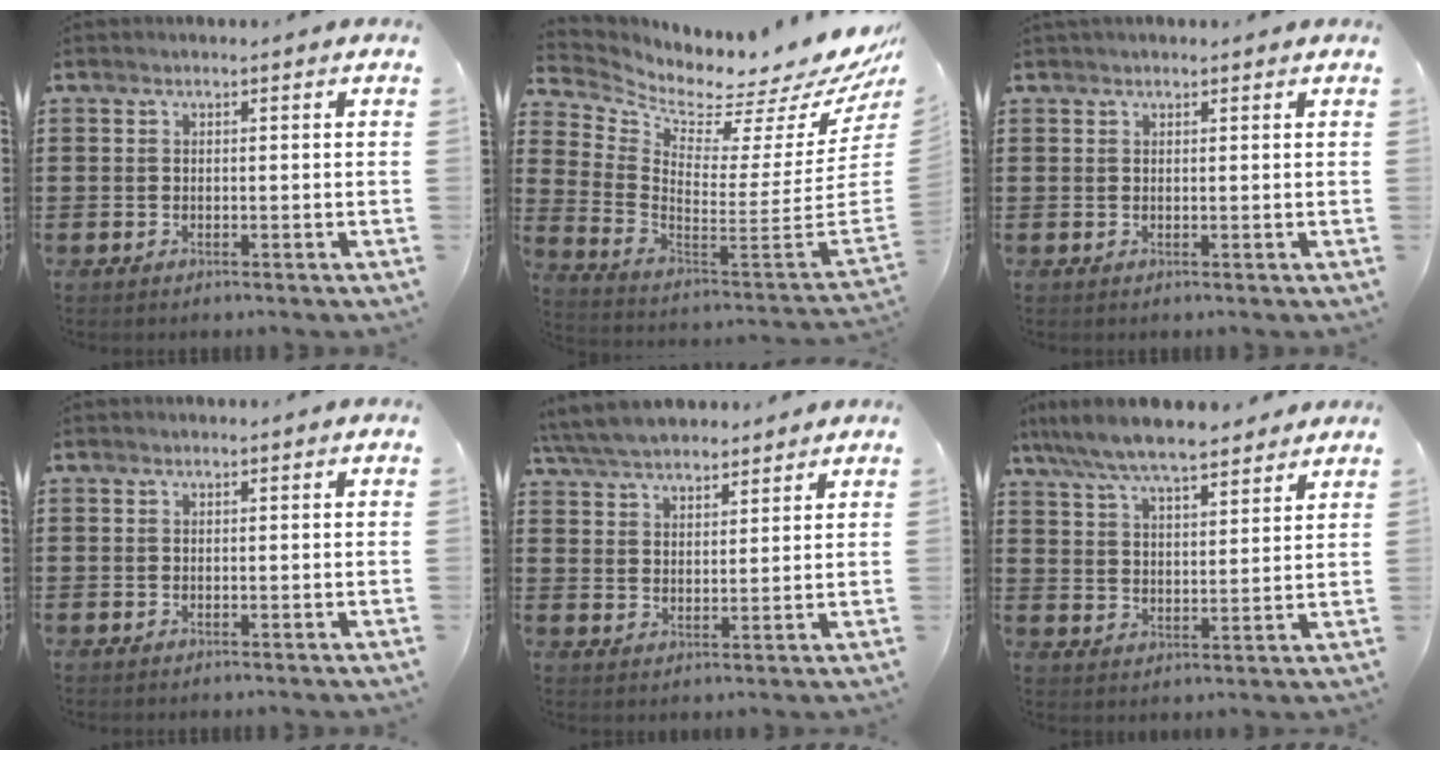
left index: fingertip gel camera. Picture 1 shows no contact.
{"total": 2.5, "force": [1.9, 1.0, 1.3], "torque": [-0.032, -0.061, 0.019]}
{"total": 0.7, "force": [0.6, 0.2, 0.3], "torque": [-0.007, 0.002, 0.011]}
{"total": 0.0}
{"total": 6.1, "force": [5.7, 1.5, 1.5], "torque": [-0.052, -0.011, 0.106]}
{"total": 7.5, "force": [6.9, 1.0, 2.9], "torque": [-0.081, -0.025, 0.125]}